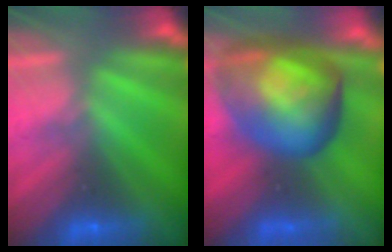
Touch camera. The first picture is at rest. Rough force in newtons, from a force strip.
{"total": 7.9}